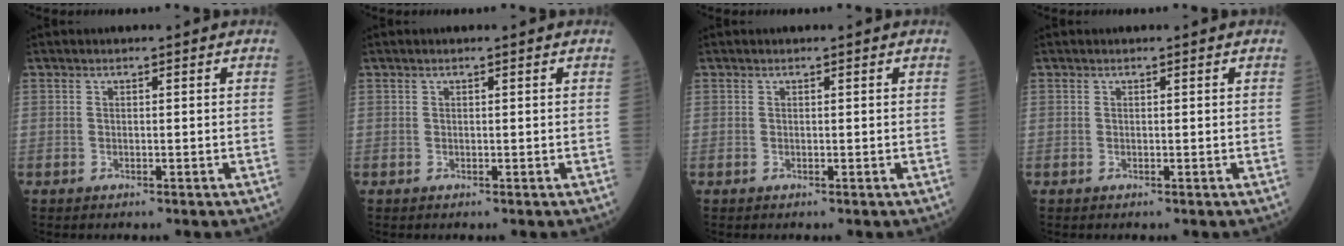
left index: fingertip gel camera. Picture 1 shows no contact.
{"total": 0.0}
{"total": 0.0}
{"total": 0.0}